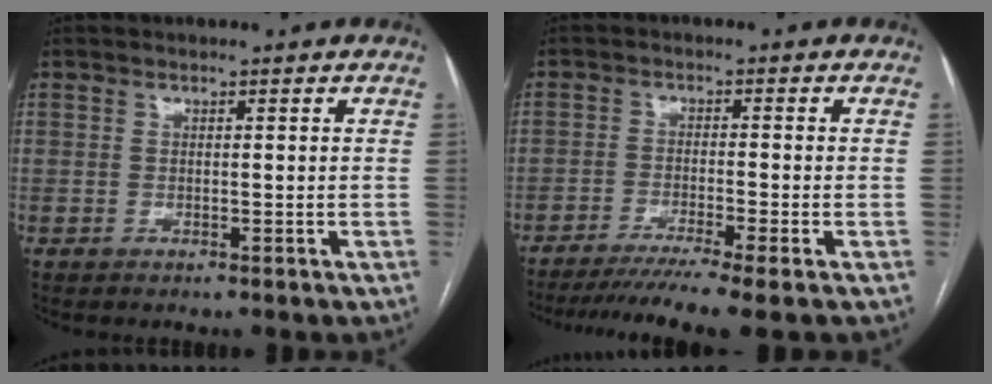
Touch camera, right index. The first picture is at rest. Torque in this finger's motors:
{"motor_torque": [1.19, -0.94, 0.32, 0.09]}